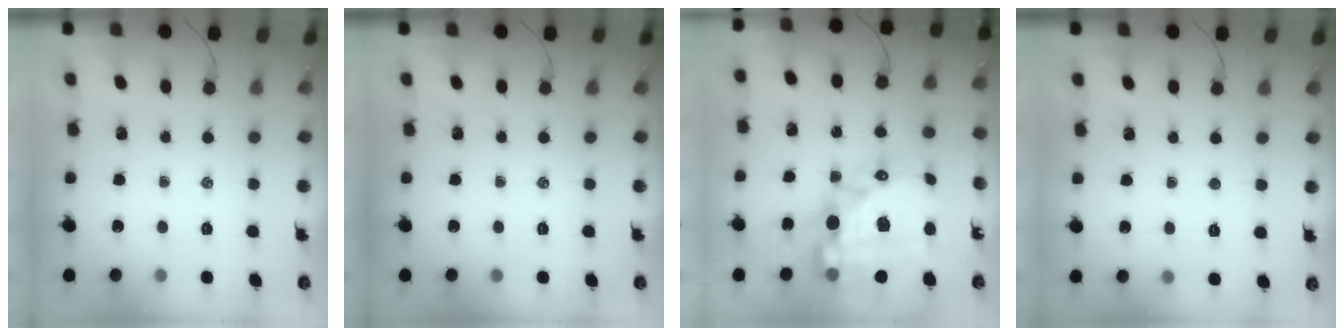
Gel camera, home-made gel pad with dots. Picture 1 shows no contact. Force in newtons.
{"total": 0.0}
{"total": 25.0, "press": 24.4, "slide": 5.6}
{"total": 2.5, "press": 2.4, "slide": 0.7}